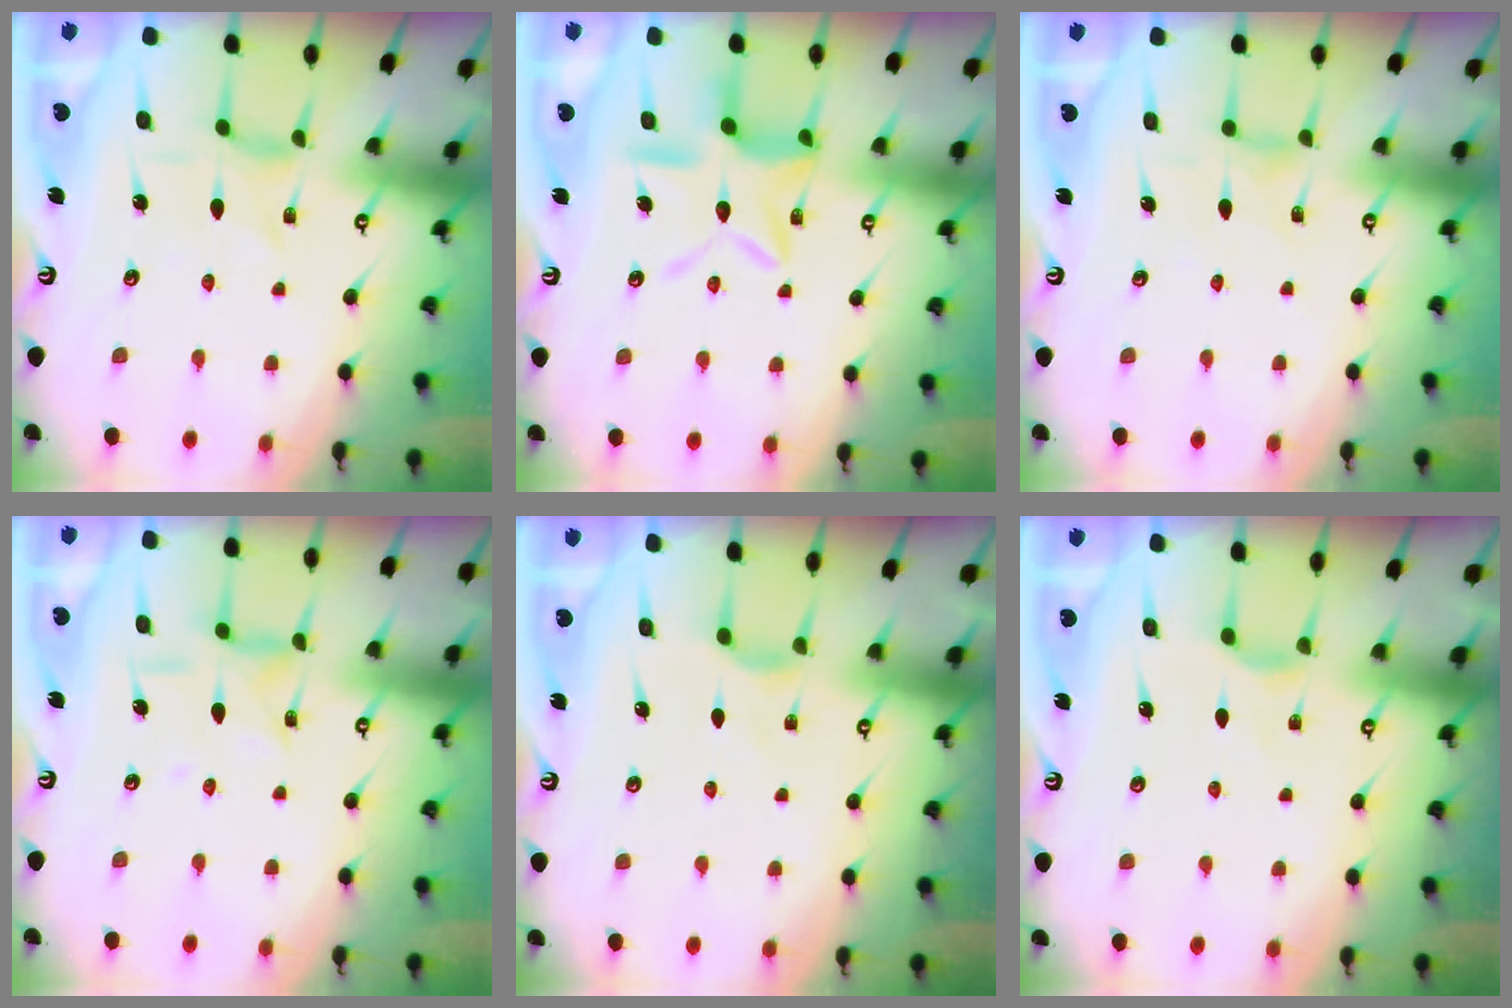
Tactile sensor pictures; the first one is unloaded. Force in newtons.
{"total": 13.3, "press": 13.3, "slide": 1.1}
{"total": 1.4, "press": 1.4, "slide": 0.2}
{"total": 5.3, "press": 5.3, "slide": 0.3}
{"total": 3.0, "press": 2.9, "slide": 0.5}
{"total": 3.0, "press": 2.9, "slide": 0.5}